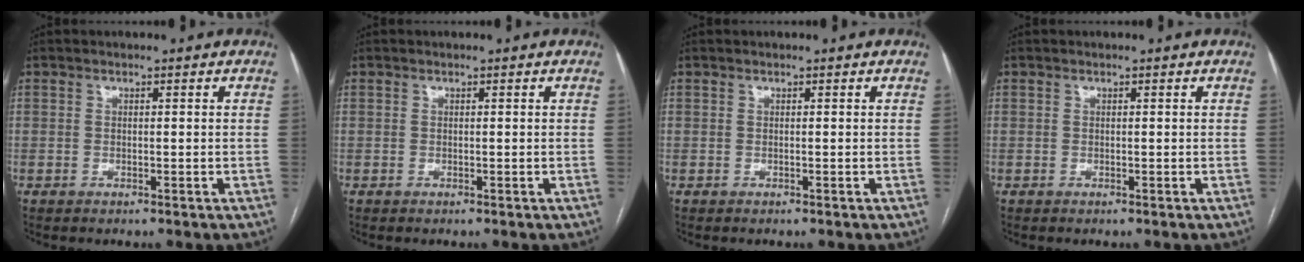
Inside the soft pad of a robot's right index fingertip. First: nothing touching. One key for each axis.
{"total": 0.0}
{"total": 0.0}
{"total": 0.0}